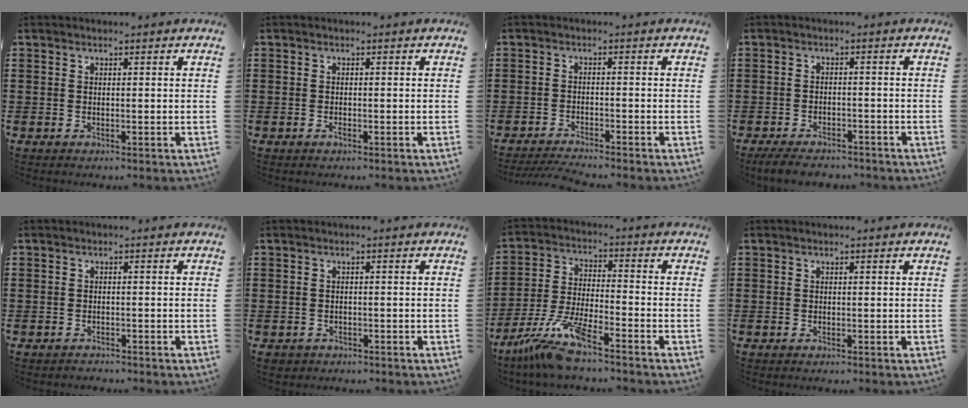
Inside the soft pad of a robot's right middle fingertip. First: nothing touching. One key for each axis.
{"total": 0.6, "fx": -0.5, "fy": 0.2, "fz": 0.4, "tx": -0.008, "ty": -0.003, "tz": -0.008}
{"total": 2.6, "fx": -2.6, "fy": -0.1, "fz": 0.6, "tx": -0.012, "ty": -0.001, "tz": -0.052}
{"total": 3.2, "fx": -3.0, "fy": 0.8, "fz": 0.9, "tx": -0.023, "ty": 0.000, "tz": -0.062}
{"total": 0.9, "fx": -0.8, "fy": 0.3, "fz": -0.1, "tx": 0.000, "ty": 0.003, "tz": -0.019}
{"total": 0.7, "fx": -0.6, "fy": 0.4, "fz": 0.0, "tx": -0.003, "ty": 0.001, "tz": -0.013}
{"total": 8.8, "fx": -7.2, "fy": 0.4, "fz": 4.9, "tx": -0.114, "ty": -0.012, "tz": -0.144}
{"total": 0.0}